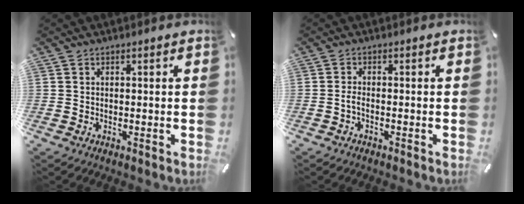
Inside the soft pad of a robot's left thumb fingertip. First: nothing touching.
{"total": 1.7, "force": [-0.8, 0.5, 1.4], "torque": [-0.026, 0.003, -0.015]}